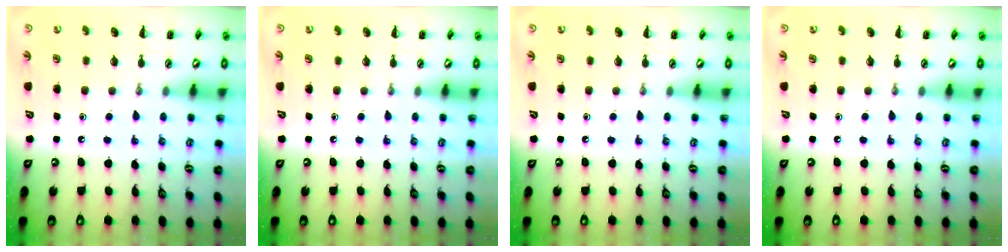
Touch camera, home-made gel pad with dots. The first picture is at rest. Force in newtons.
{"total": 0.0}
{"total": 0.0}
{"total": 0.0}